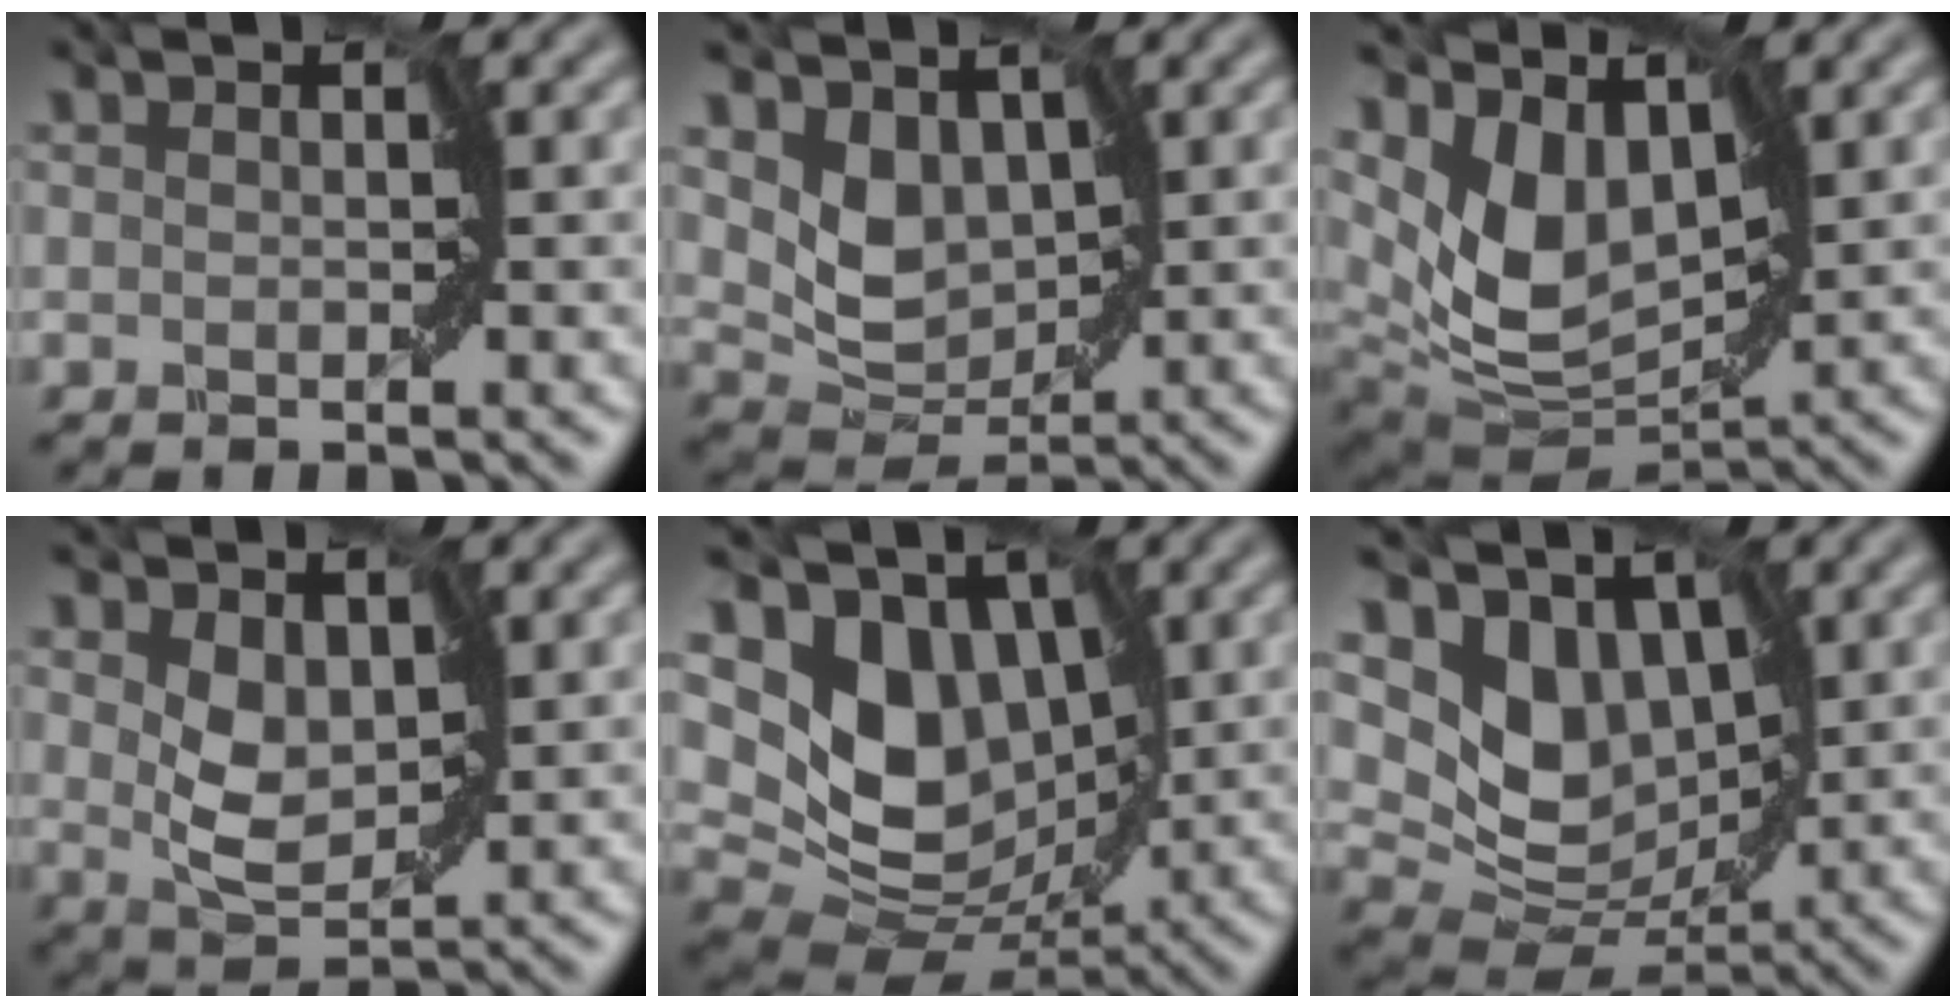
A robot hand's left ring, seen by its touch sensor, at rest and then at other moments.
{"total": 3.0, "force": [1.4, 2.3, 1.3], "torque": [-0.034, -0.015, 0.027]}
{"total": 5.9, "force": [2.7, 3.7, 3.8], "torque": [-0.089, -0.017, 0.049]}
{"total": 3.2, "force": [1.0, 2.2, 2.1], "torque": [-0.053, -0.006, 0.022]}
{"total": 8.4, "force": [2.7, 6.4, 4.7], "torque": [-0.093, -0.023, 0.053]}
{"total": 6.4, "force": [2.5, 4.9, 3.2], "torque": [-0.065, -0.024, 0.047]}